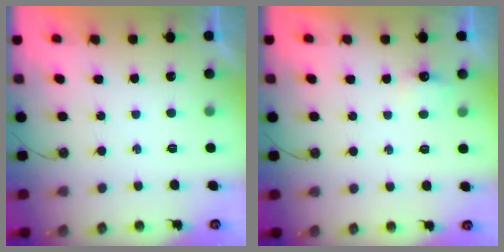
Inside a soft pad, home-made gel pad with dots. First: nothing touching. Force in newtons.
{"total": 4.2, "press": 4.1, "slide": 0.5}